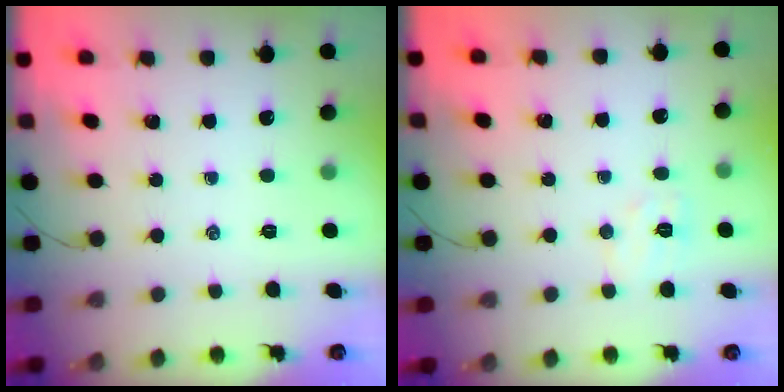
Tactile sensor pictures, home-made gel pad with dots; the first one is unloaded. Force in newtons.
{"total": 5.2, "press": 5.1, "slide": 1.1}